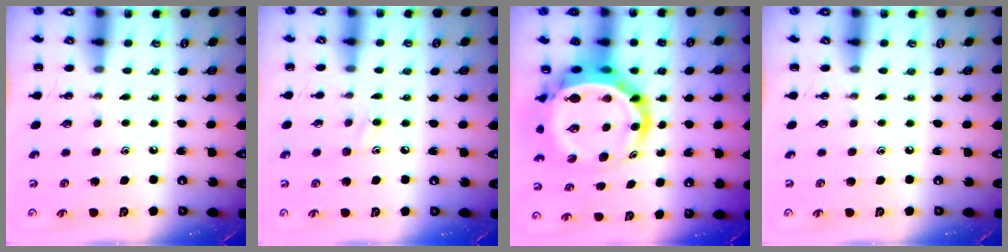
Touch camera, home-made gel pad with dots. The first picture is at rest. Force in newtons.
{"total": 6.2, "press": 5.9, "slide": 1.9}
{"total": 10.2, "press": 9.7, "slide": 2.9}
{"total": 0.0}